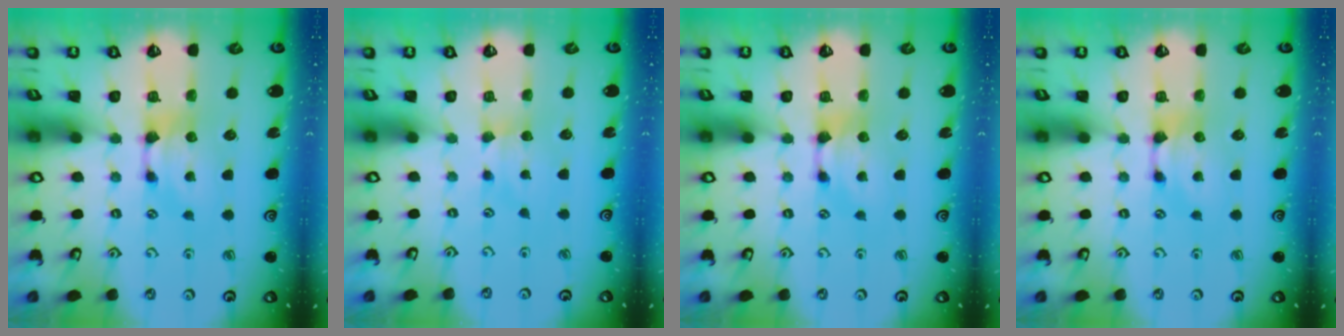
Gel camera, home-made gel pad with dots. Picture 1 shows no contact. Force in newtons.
{"total": 2.1, "press": 2.0, "slide": 0.5}
{"total": 0.0}
{"total": 0.0}